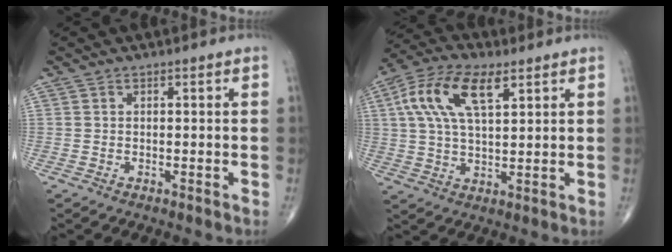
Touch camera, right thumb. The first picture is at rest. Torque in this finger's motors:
{"motor_torque": [0.32, 0.33, 0.31, -0.13, 0.28]}